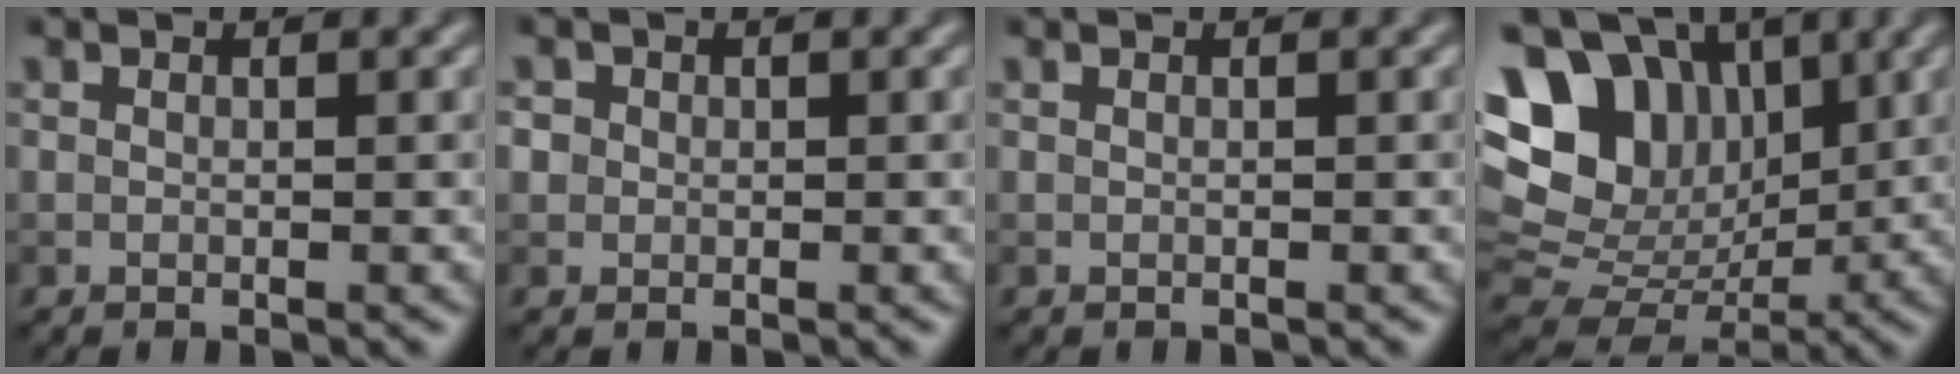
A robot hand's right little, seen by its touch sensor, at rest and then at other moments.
{"total": 2.1, "force": [0.6, 1.9, 0.7], "torque": [-0.003, 0.009, 0.005]}
{"total": 0.0}
{"total": 16.1, "force": [6.2, 12.2, 8.5], "torque": [-0.204, 0.048, 0.111]}